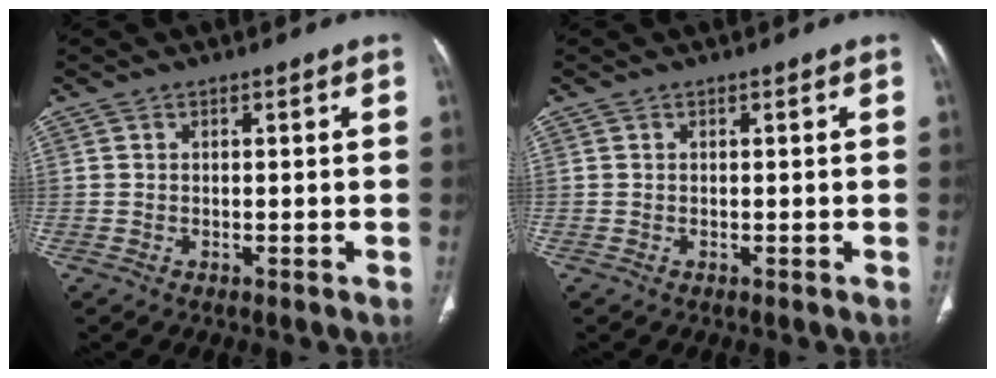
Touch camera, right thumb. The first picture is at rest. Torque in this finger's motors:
{"motor_torque": [0.02, 0.01, -0.01, -0.01, 0.00]}